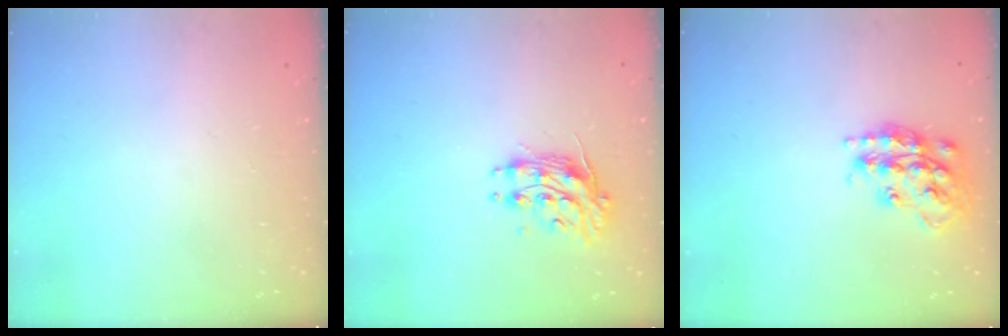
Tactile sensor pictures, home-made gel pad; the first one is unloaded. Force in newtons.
{"total": 10.9, "press": 10.9, "slide": 0.5}
{"total": 18.0, "press": 17.9, "slide": 1.2}